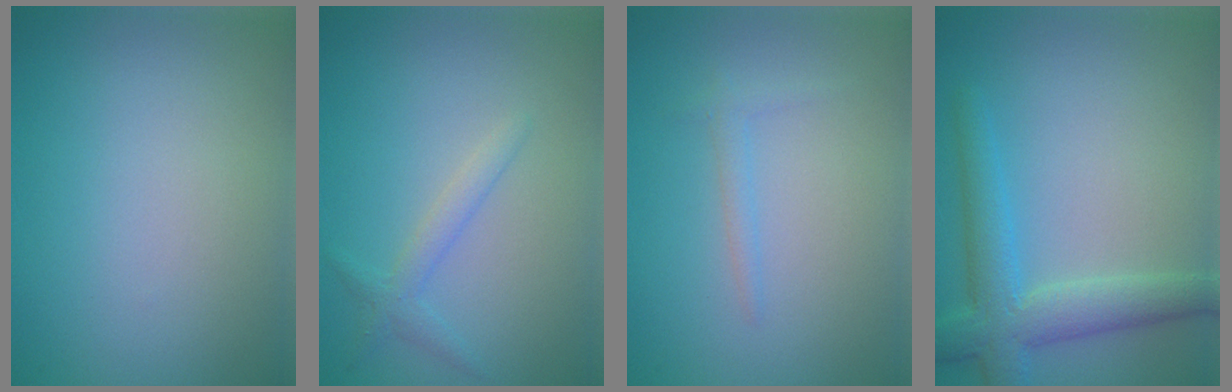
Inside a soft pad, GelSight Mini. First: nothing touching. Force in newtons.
{"total": 1.7, "press": 1.6, "slide": 0.2}
{"total": 1.0, "press": 1.0, "slide": 0.1}
{"total": 4.8, "press": 4.8, "slide": 0.2}